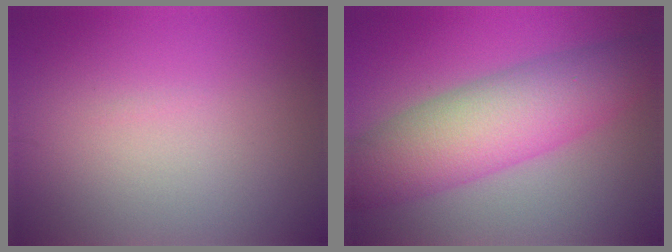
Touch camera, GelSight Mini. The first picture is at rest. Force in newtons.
{"total": 8.1, "press": 8.1, "slide": 0.2}